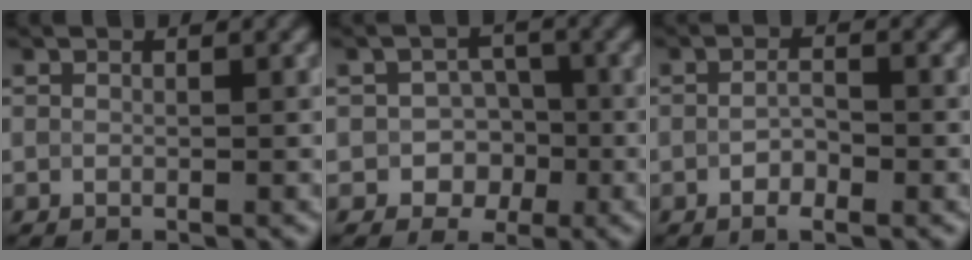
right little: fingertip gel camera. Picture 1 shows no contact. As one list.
[{"total": 3.6, "force": [-1.9, 3.0, 0.6], "torque": [0.026, 0.005, -0.034]}, {"total": 1.5, "force": [-1.3, 0.1, 0.7], "torque": [-0.017, -0.001, -0.019]}]